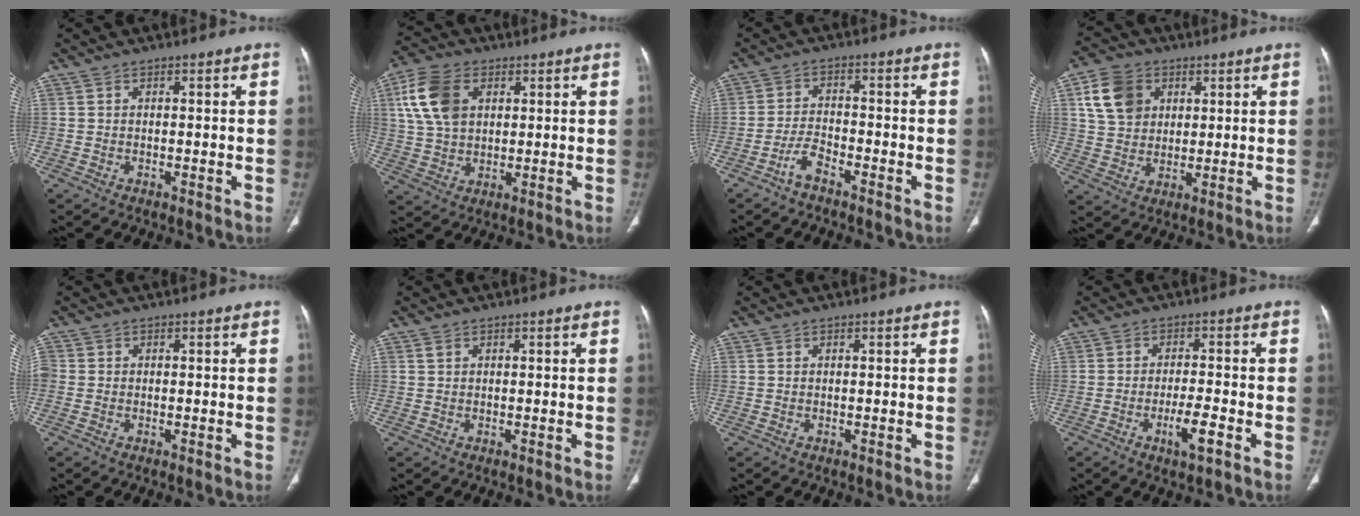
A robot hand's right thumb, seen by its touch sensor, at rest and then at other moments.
{"total": 11.3, "force": [3.6, 7.6, 7.6], "torque": [-0.142, 0.003, 0.071]}
{"total": 3.7, "force": [-2.9, 1.1, 2.1], "torque": [-0.045, 0.024, -0.057]}
{"total": 10.0, "force": [3.6, 7.9, 4.9], "torque": [-0.068, -0.004, 0.071]}
{"total": 1.6, "force": [-0.3, 1.2, 1.0], "torque": [-0.033, 0.000, -0.012]}
{"total": 0.6, "force": [0.4, 0.4, 0.3], "torque": [-0.005, 0.007, 0.008]}
{"total": 0.0}
{"total": 5.2, "force": [-2.4, 1.1, 4.5], "torque": [-0.083, 0.006, -0.043]}